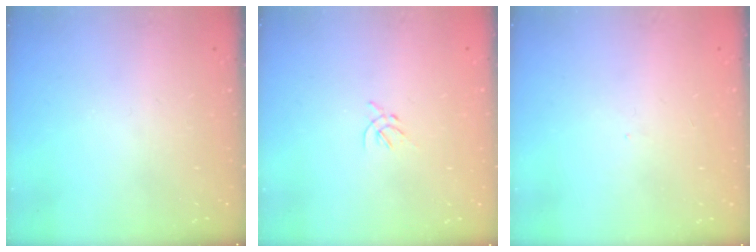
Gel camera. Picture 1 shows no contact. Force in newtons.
{"total": 1.7, "press": 1.6, "slide": 0.6}
{"total": 0.9, "press": 0.8, "slide": 0.4}